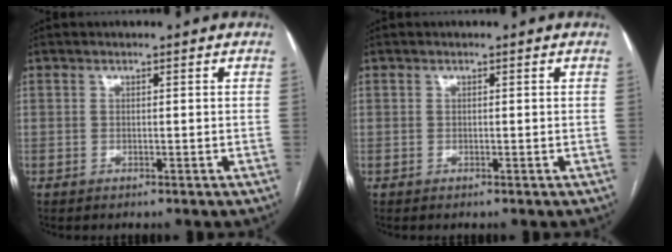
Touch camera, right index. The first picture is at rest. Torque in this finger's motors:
{"motor_torque": [-0.10, 0.17, -0.12, -0.09]}